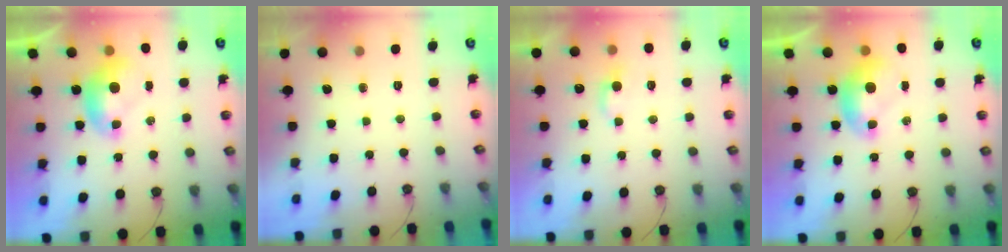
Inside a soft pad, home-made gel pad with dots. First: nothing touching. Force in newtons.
{"total": 0.0}
{"total": 2.5, "press": 2.4, "slide": 0.4}
{"total": 0.0}